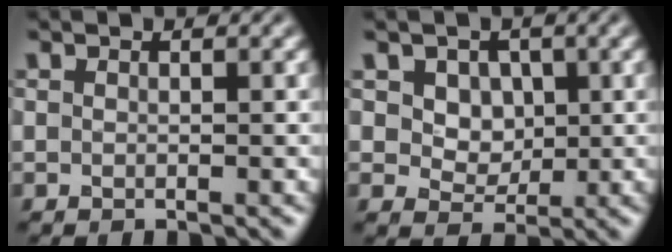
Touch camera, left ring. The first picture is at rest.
{"total": 4.8, "force": [1.8, 3.7, 2.4], "torque": [-0.061, -0.004, 0.036]}